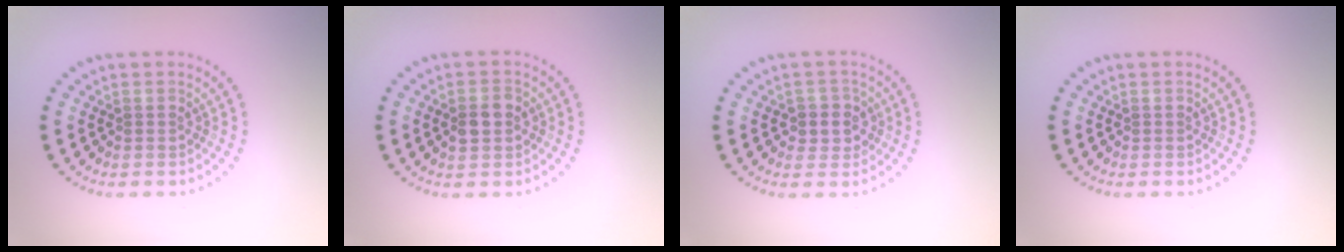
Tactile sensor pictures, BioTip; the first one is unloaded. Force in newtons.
{"total": 2.6, "press": 2.6, "slide": 0.1}
{"total": 2.5, "press": 2.2, "slide": 1.1}
{"total": 0.0}